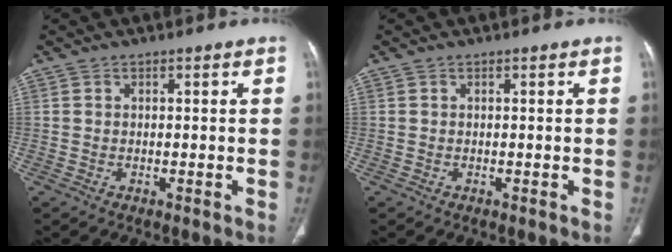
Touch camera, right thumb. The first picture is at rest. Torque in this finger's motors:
{"motor_torque": [-0.41, 0.26, 0.46, -0.26, -0.04]}